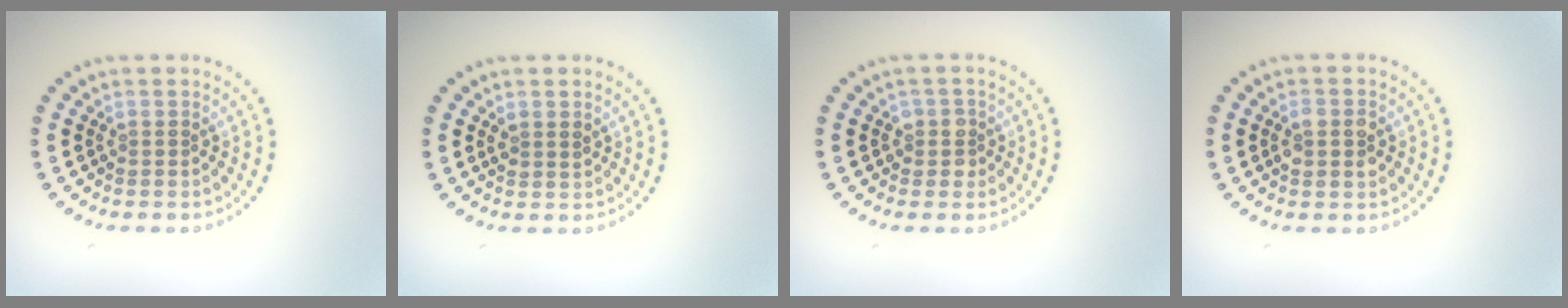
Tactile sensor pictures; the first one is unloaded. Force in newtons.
{"total": 1.1, "press": 1.0, "slide": 0.5}
{"total": 1.5, "press": 1.4, "slide": 0.6}
{"total": 2.4, "press": 2.4, "slide": 0.2}